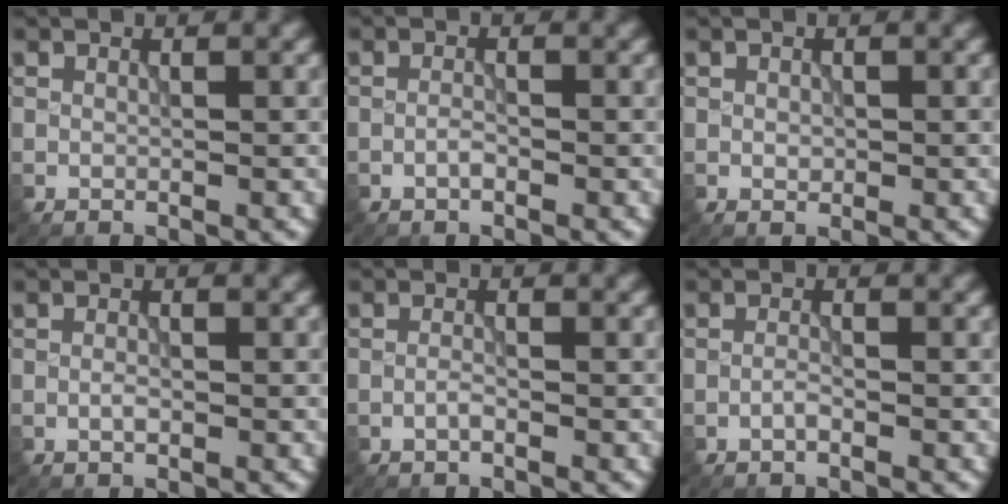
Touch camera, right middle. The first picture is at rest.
{"total": 0.9, "force": [-0.5, 0.2, 0.6], "torque": [-0.013, 0.002, -0.011]}
{"total": 0.7, "force": [0.0, 0.5, 0.4], "torque": [-0.005, -0.003, -0.001]}
{"total": 0.8, "force": [-0.3, 0.3, 0.7], "torque": [-0.015, -0.001, -0.006]}
{"total": 0.8, "force": [-0.5, 0.1, 0.6], "torque": [-0.012, 0.002, -0.011]}
{"total": 0.8, "force": [-0.5, 0.1, 0.6], "torque": [-0.011, 0.002, -0.011]}